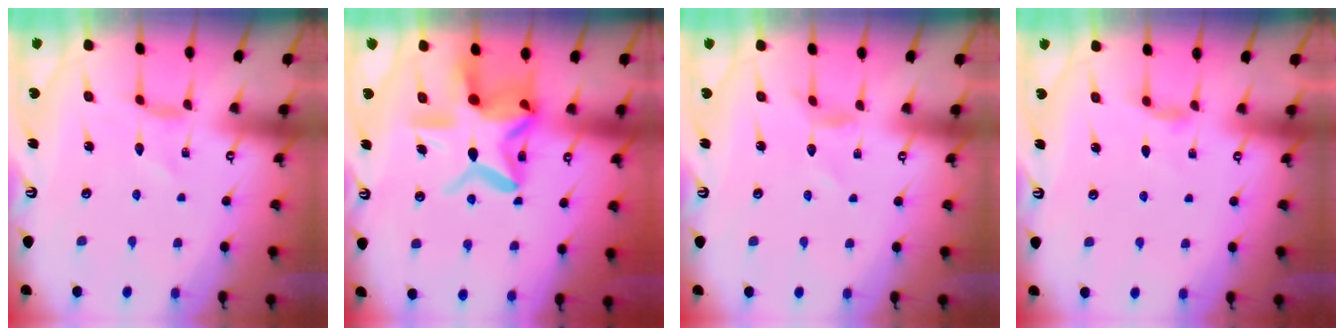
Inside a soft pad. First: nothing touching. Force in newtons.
{"total": 17.4, "press": 17.2, "slide": 2.4}
{"total": 2.2, "press": 2.2, "slide": 0.1}
{"total": 4.6, "press": 4.5, "slide": 0.7}